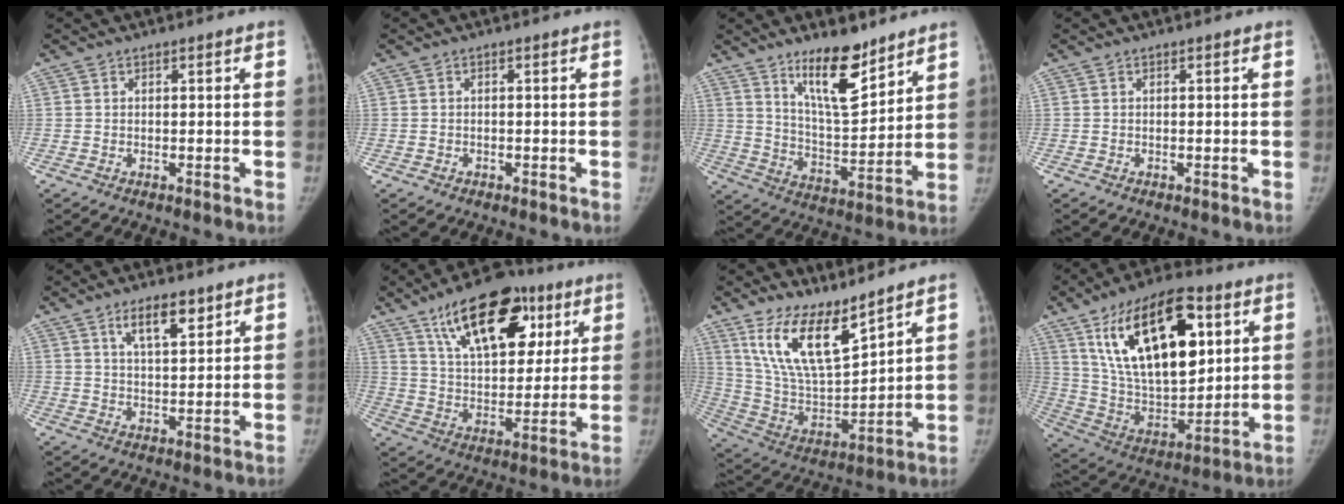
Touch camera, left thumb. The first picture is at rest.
{"total": 0.6, "force": [-0.4, 0.5, 0.0], "torque": [-0.001, 0.003, -0.006]}
{"total": 13.1, "force": [9.3, 4.2, 8.3], "torque": [-0.110, -0.079, 0.167]}
{"total": 0.0}
{"total": 7.0, "force": [4.2, 2.5, 5.0], "torque": [-0.068, -0.025, 0.071]}
{"total": 22.5, "force": [11.4, 11.5, 15.6], "torque": [-0.204, -0.022, 0.190]}
{"total": 15.4, "force": [10.6, 5.1, 9.9], "torque": [-0.159, -0.066, 0.221]}
{"total": 26.6, "force": [10.6, 13.1, 20.6], "torque": [-0.319, -0.028, 0.187]}